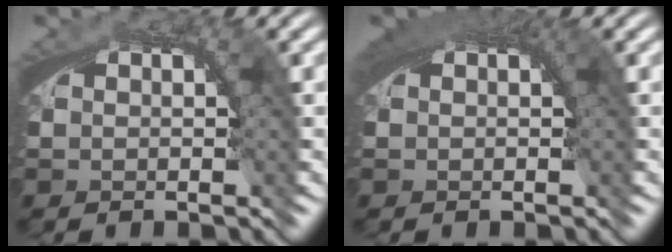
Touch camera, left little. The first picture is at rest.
{"total": 2.0, "force": [0.6, 1.2, 1.5], "torque": [-0.026, -0.005, 0.011]}